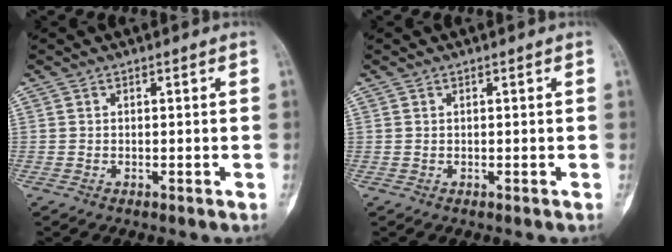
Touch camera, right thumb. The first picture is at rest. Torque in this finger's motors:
{"motor_torque": [0.07, 0.07, 0.00, 0.00, 0.00]}